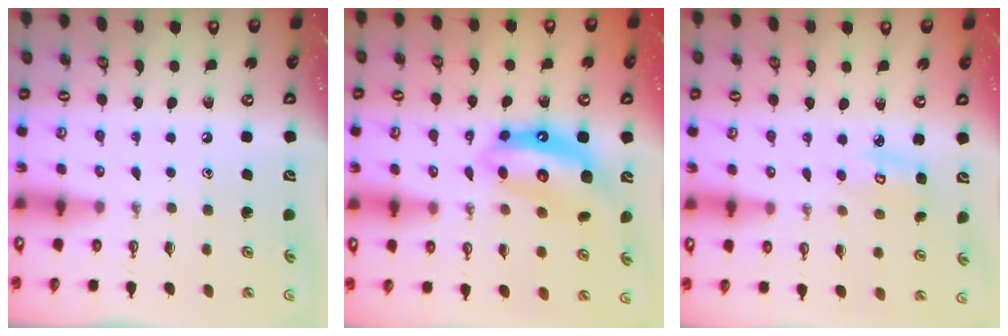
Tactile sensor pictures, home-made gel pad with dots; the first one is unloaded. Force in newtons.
{"total": 12.2, "press": 12.2, "slide": 1.1}
{"total": 3.8, "press": 3.8, "slide": 0.1}